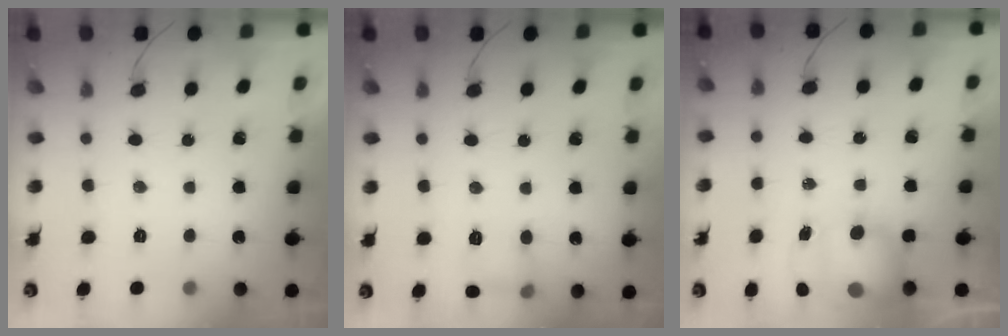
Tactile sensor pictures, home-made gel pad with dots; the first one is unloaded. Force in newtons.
{"total": 6.5, "press": 6.2, "slide": 1.9}
{"total": 9.0, "press": 8.7, "slide": 2.4}